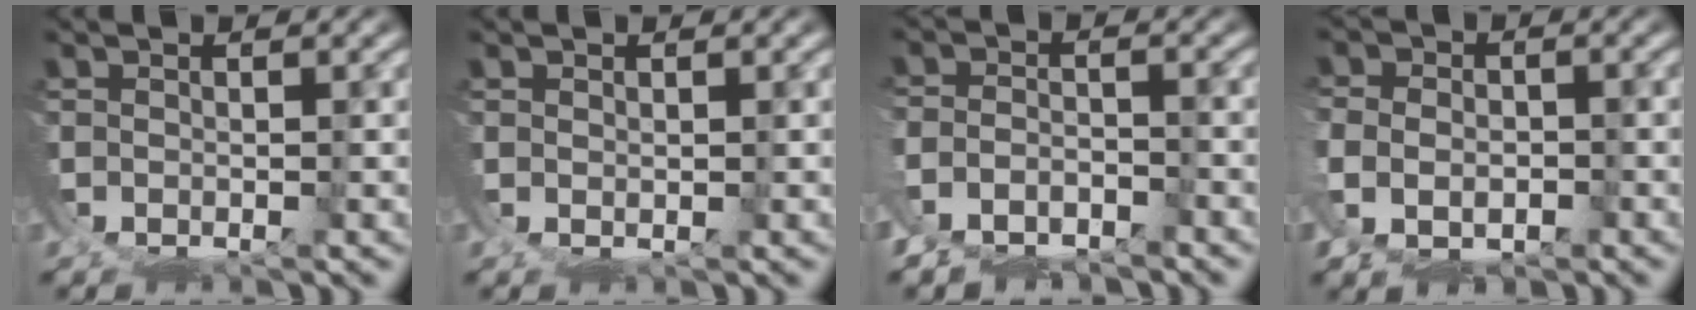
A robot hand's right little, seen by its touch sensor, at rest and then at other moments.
{"total": 0.8, "force": [0.7, -0.1, 0.3], "torque": [-0.011, -0.004, 0.019]}
{"total": 3.8, "force": [-2.8, 2.0, 1.6], "torque": [-0.039, -0.015, -0.045]}
{"total": 3.7, "force": [-0.9, 2.3, 2.8], "torque": [-0.061, -0.024, -0.001]}